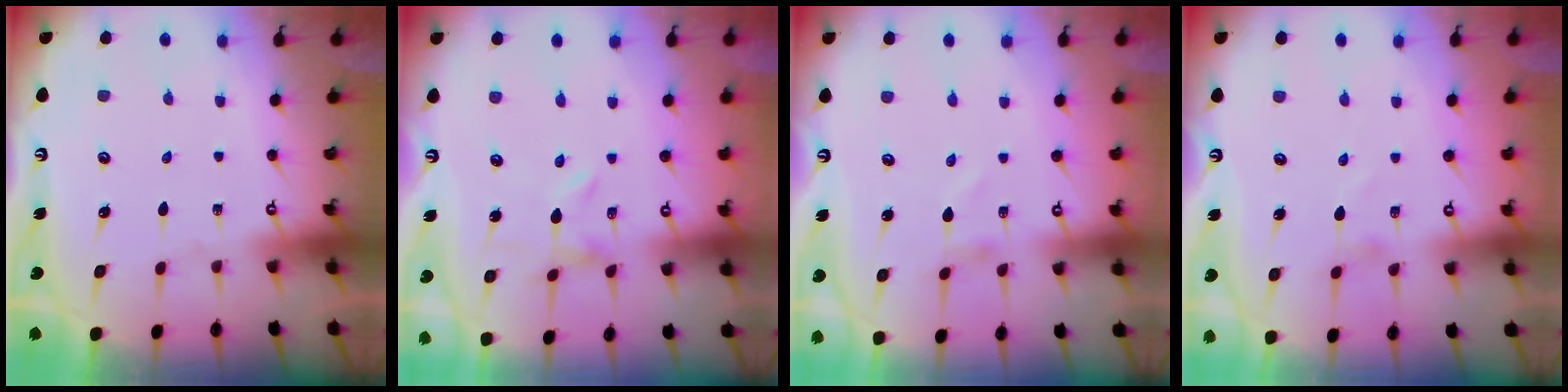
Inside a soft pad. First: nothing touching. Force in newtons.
{"total": 0.0}
{"total": 0.9, "press": 0.8, "slide": 0.1}
{"total": 0.0}